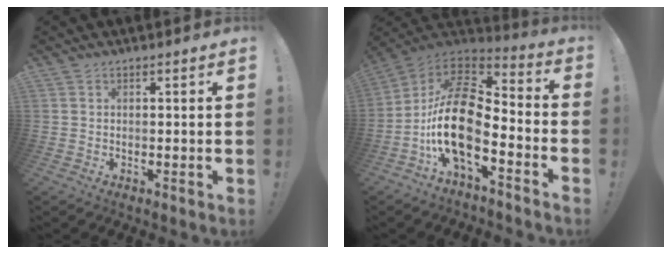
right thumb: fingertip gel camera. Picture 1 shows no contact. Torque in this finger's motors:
{"motor_torque": [2.88, 2.13, 0.86, -0.68, 0.37]}